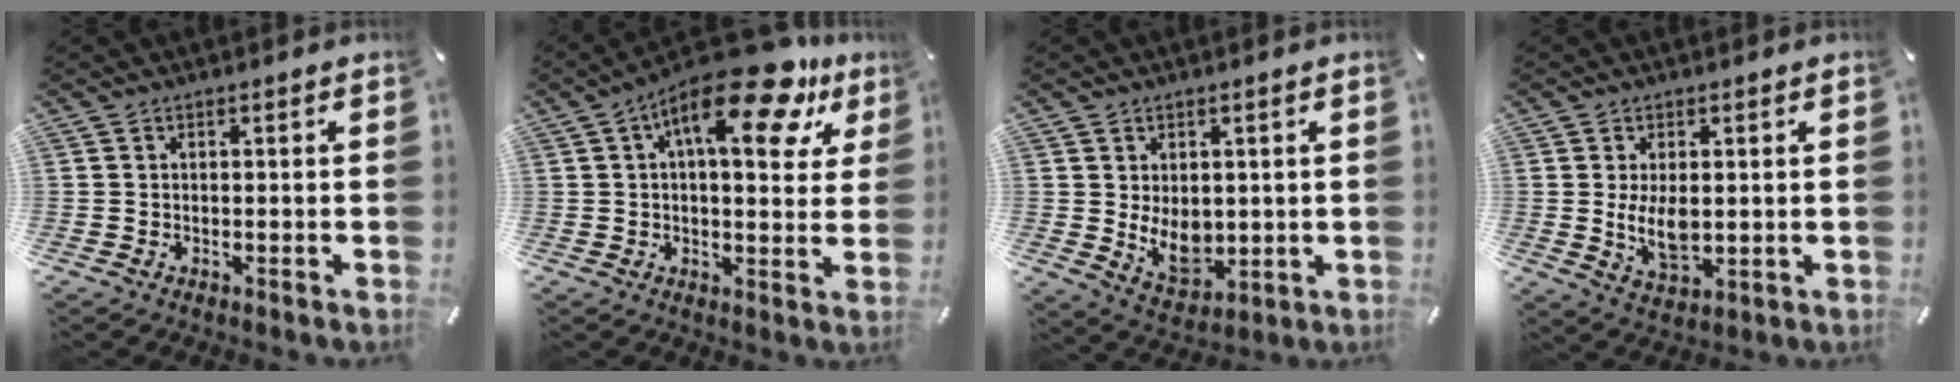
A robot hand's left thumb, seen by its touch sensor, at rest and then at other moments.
{"total": 17.2, "force": [9.4, 6.2, 13.1], "torque": [-0.197, -0.049, 0.148]}
{"total": 8.2, "force": [0.6, 6.4, 5.2], "torque": [-0.081, -0.008, 0.015]}
{"total": 7.1, "force": [0.4, 4.1, 5.7], "torque": [-0.119, -0.007, 0.001]}